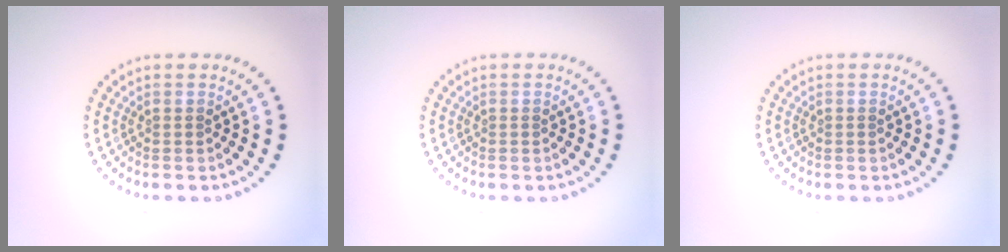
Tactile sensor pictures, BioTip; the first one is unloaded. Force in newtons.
{"total": 0.0}
{"total": 0.0}